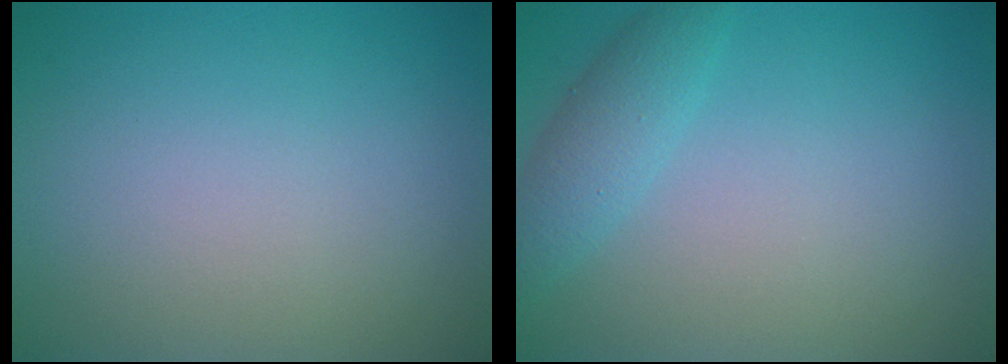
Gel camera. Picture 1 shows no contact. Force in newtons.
{"total": 2.6, "press": 2.6, "slide": 0.1}